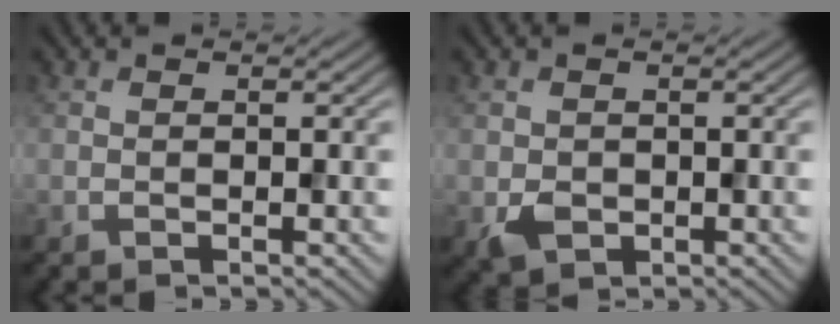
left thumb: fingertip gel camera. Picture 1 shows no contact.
{"total": 2.3, "force": [-0.5, 1.9, 1.1], "torque": [-0.026, -0.010, -0.008]}